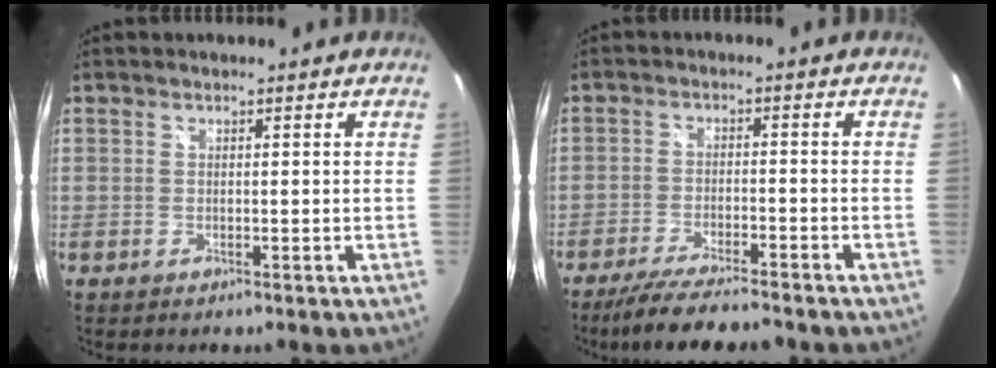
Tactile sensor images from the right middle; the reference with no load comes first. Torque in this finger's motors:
{"motor_torque": [1.40, -0.74, 0.13, 0.08]}